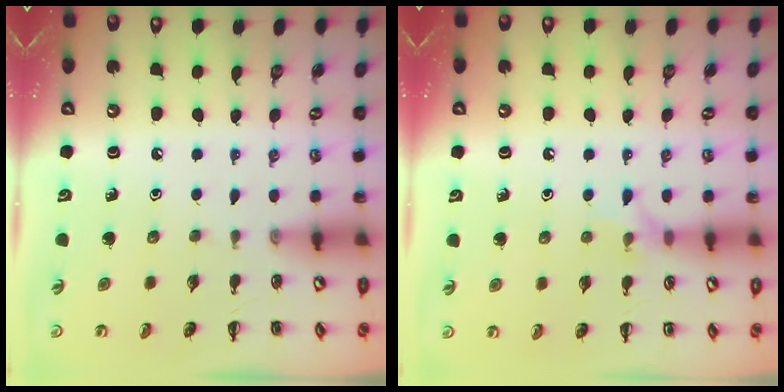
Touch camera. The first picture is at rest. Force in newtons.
{"total": 5.7, "press": 5.6, "slide": 1.2}